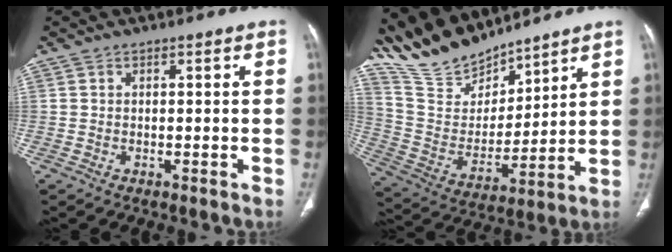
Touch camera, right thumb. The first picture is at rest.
{"total": 16.1, "force": [14.7, 5.1, 4.1], "torque": [-0.055, -0.074, 0.298]}